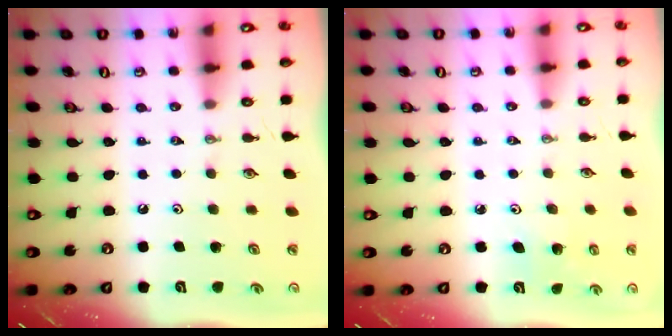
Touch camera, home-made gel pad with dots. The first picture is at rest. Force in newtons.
{"total": 3.8, "press": 3.8, "slide": 0.3}